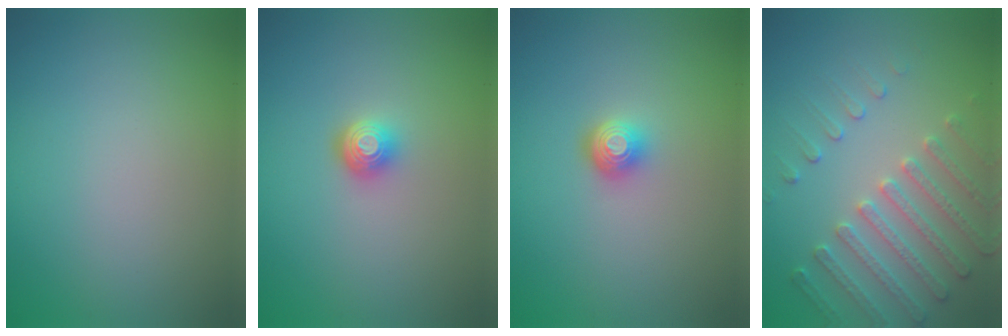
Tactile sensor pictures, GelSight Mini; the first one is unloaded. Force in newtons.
{"total": 1.9, "press": 1.4, "slide": 1.3}
{"total": 2.1, "press": 1.5, "slide": 1.5}
{"total": 3.7, "press": 3.7, "slide": 0.3}